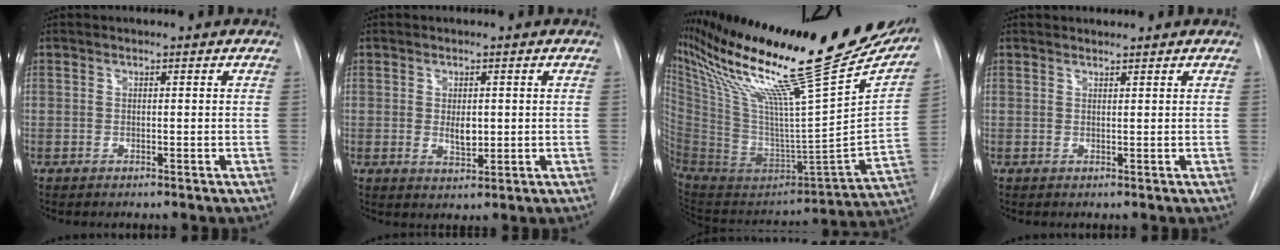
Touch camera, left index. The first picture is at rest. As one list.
[{"total": 2.5, "force": [0.3, 1.4, 2.1], "torque": [-0.037, -0.011, 0.010]}, {"total": 39.3, "force": [29.0, 4.0, 26.3], "torque": [-0.415, -0.062, 0.441]}, {"total": 1.3, "force": [1.3, 0.0, -0.2], "torque": [-0.004, 0.007, 0.026]}]